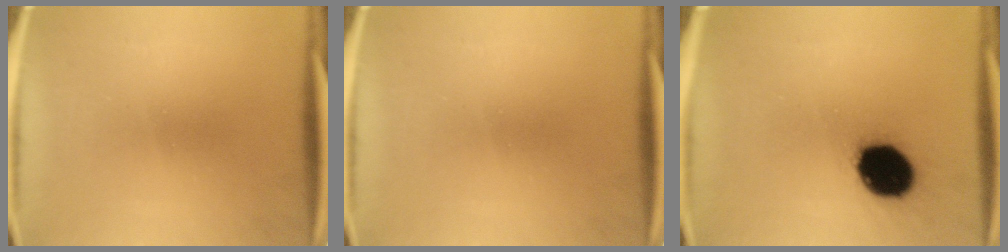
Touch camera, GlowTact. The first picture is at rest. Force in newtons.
{"total": 0.0}
{"total": 16.1}